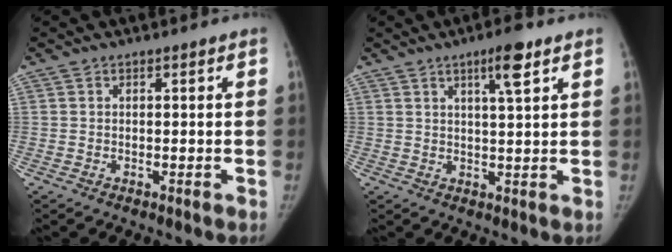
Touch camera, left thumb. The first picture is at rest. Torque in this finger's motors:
{"motor_torque": [0.19, -0.06, 0.44, 0.12, 0.20]}